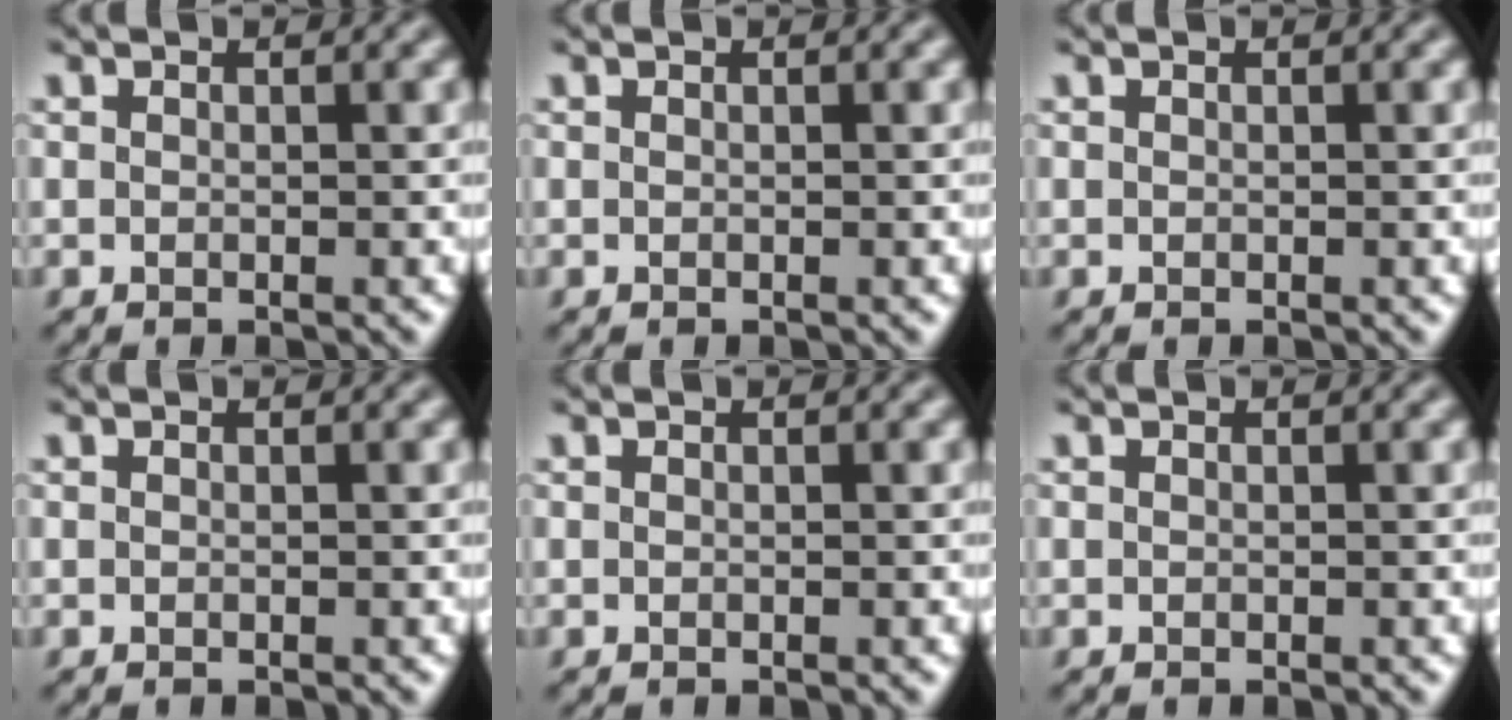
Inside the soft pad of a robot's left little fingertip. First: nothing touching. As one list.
[{"total": 0.0}, {"total": 0.0}, {"total": 0.0}, {"total": 0.0}, {"total": 0.0}]